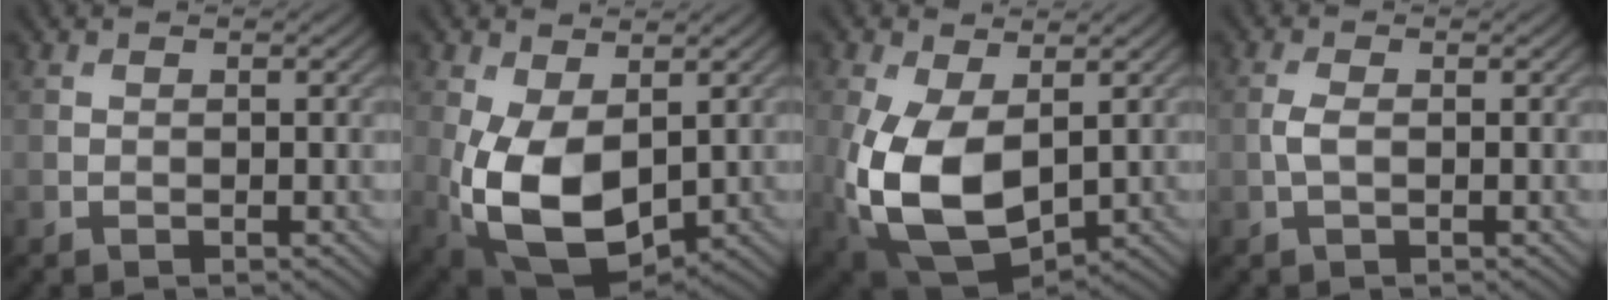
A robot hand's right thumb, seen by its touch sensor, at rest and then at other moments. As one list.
[{"total": 11.7, "force": [-1.2, 6.9, 9.4], "torque": [-0.221, -0.021, -0.017]}, {"total": 13.0, "force": [-1.4, 7.8, 10.3], "torque": [-0.260, -0.030, -0.016]}, {"total": 1.7, "force": [-0.2, 0.6, 1.5], "torque": [-0.039, 0.004, -0.008]}]